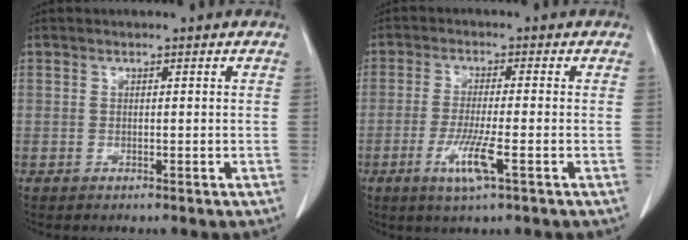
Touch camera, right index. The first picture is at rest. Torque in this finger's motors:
{"motor_torque": [0.75, -0.36, 0.21, 0.13]}